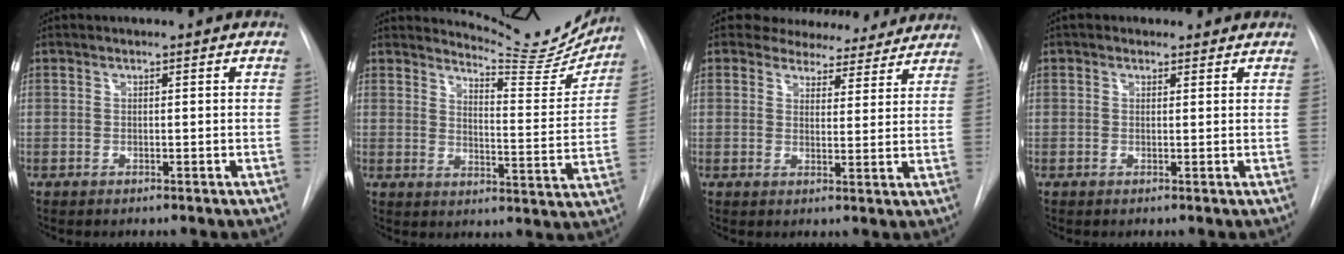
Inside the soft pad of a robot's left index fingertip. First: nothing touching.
{"total": 12.0, "force": [11.9, 1.2, 1.3], "torque": [-0.015, -0.060, 0.143]}
{"total": 11.1, "force": [10.1, 4.3, 1.5], "torque": [0.006, -0.006, 0.109]}
{"total": 1.8, "force": [1.2, 1.3, 0.2], "torque": [0.002, 0.011, 0.013]}